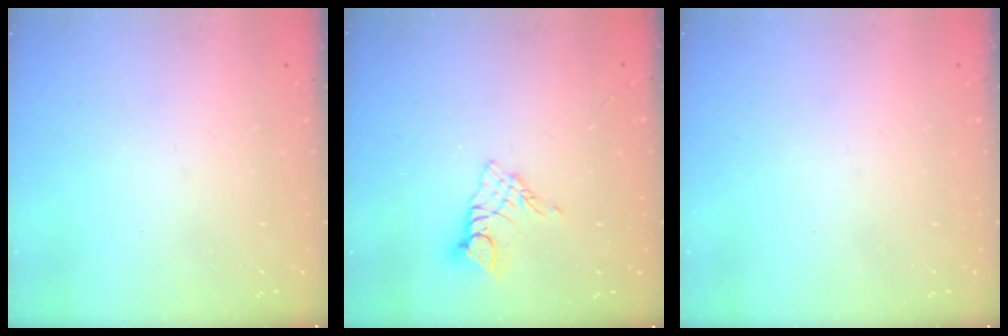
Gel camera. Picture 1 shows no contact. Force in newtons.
{"total": 7.7, "press": 7.7, "slide": 0.7}
{"total": 0.0}